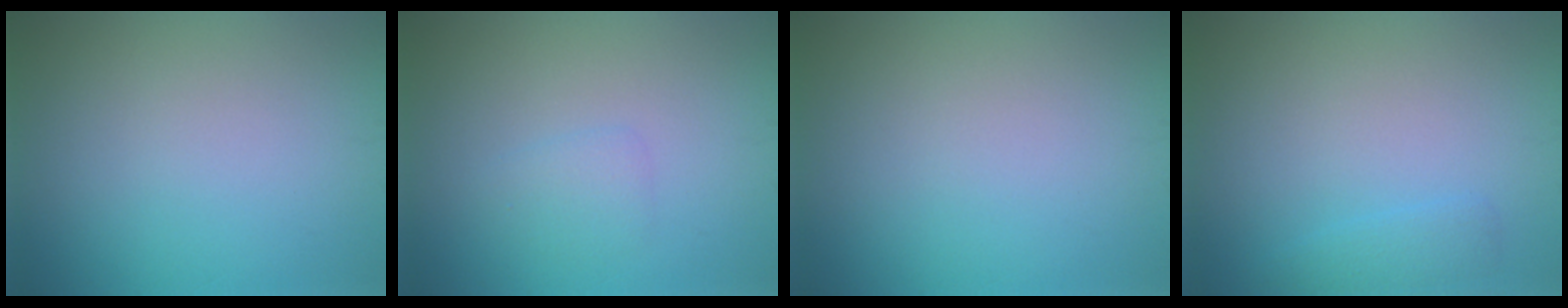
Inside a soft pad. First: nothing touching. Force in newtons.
{"total": 1.2, "press": 1.2, "slide": 0.1}
{"total": 0.0}
{"total": 1.4, "press": 1.4, "slide": 0.1}